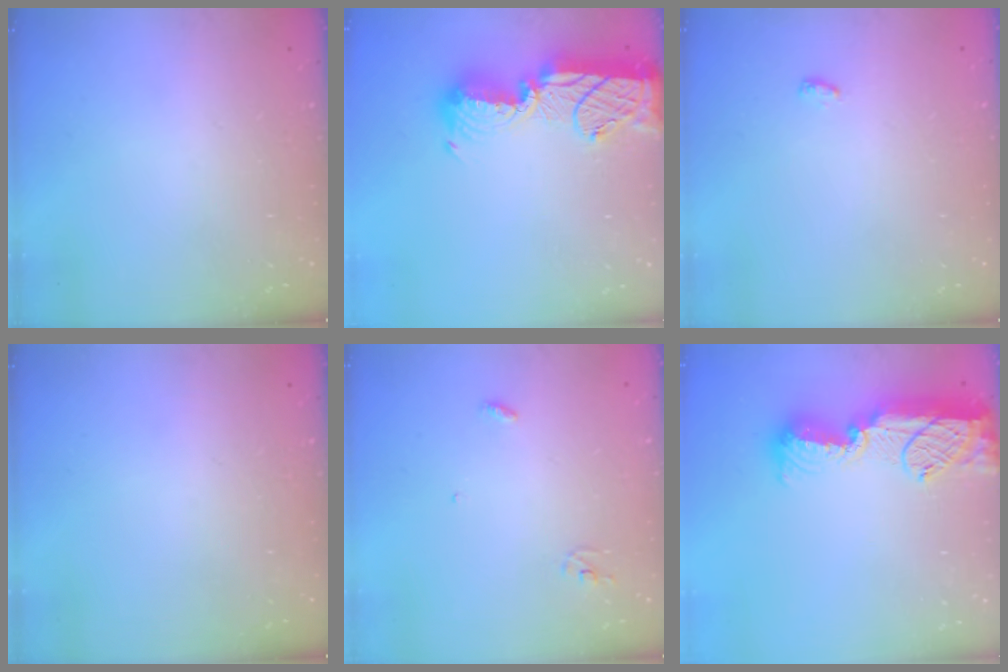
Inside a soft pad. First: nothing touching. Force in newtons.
{"total": 17.8, "press": 17.8, "slide": 1.2}
{"total": 6.4, "press": 3.3, "slide": 5.5}
{"total": 0.0}
{"total": 2.9, "press": 2.9, "slide": 0.2}
{"total": 17.4, "press": 16.6, "slide": 5.5}